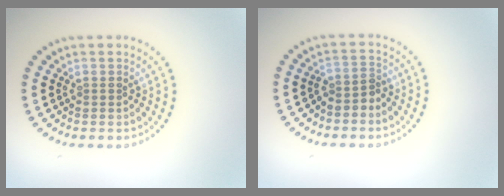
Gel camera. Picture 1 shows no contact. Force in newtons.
{"total": 1.8, "press": 1.4, "slide": 1.1}